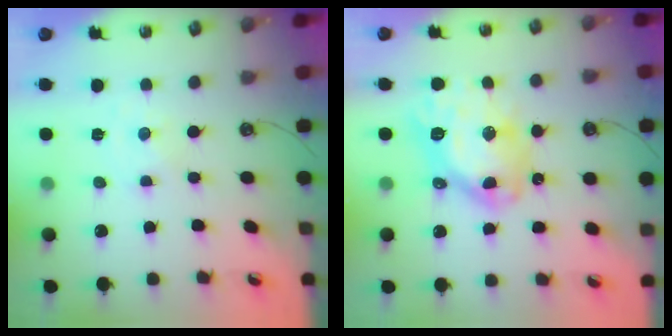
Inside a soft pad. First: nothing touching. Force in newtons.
{"total": 16.7, "press": 16.6, "slide": 1.7}